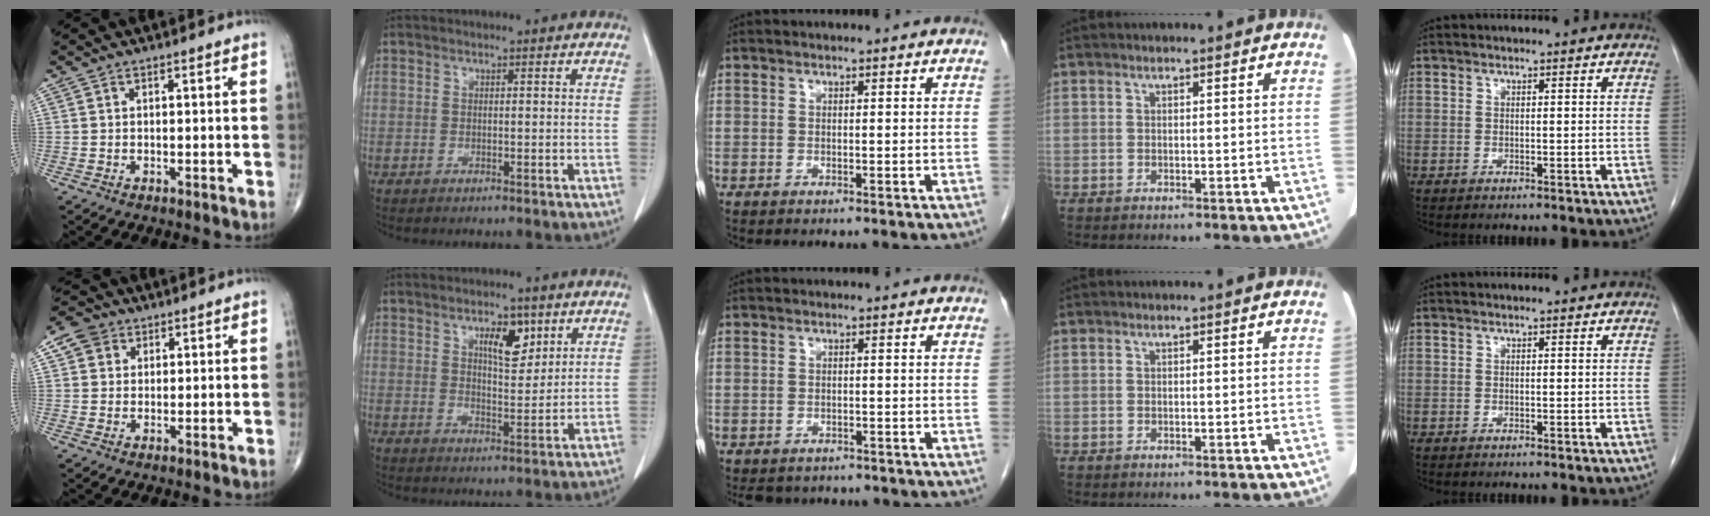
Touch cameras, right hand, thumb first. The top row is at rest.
{"thumb": {"total": 5.0, "force": [2.1, 4.2, 1.7], "torque": [-0.018, 0.003, 0.037]}, "index": {"total": 6.0, "force": [3.1, 2.4, 4.6], "torque": [-0.074, 0.000, 0.052]}, "middle": {"total": 6.2, "force": [-5.2, 3.2, 1.2], "torque": [-0.011, -0.001, -0.064]}}